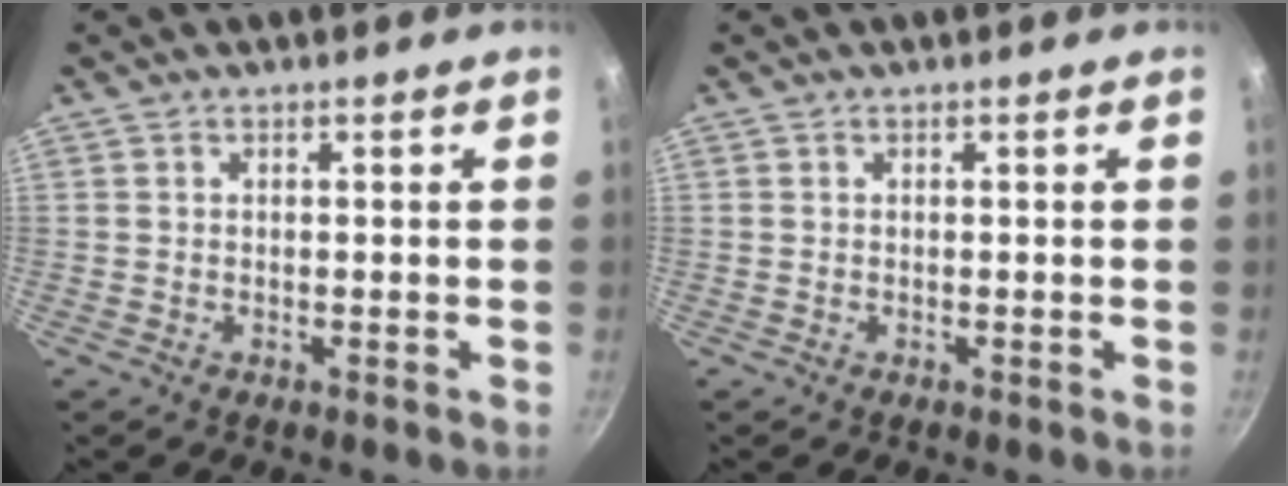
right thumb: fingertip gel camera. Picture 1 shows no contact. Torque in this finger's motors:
{"motor_torque": [-0.17, -0.18, 0.15, 0.08, 0.03]}